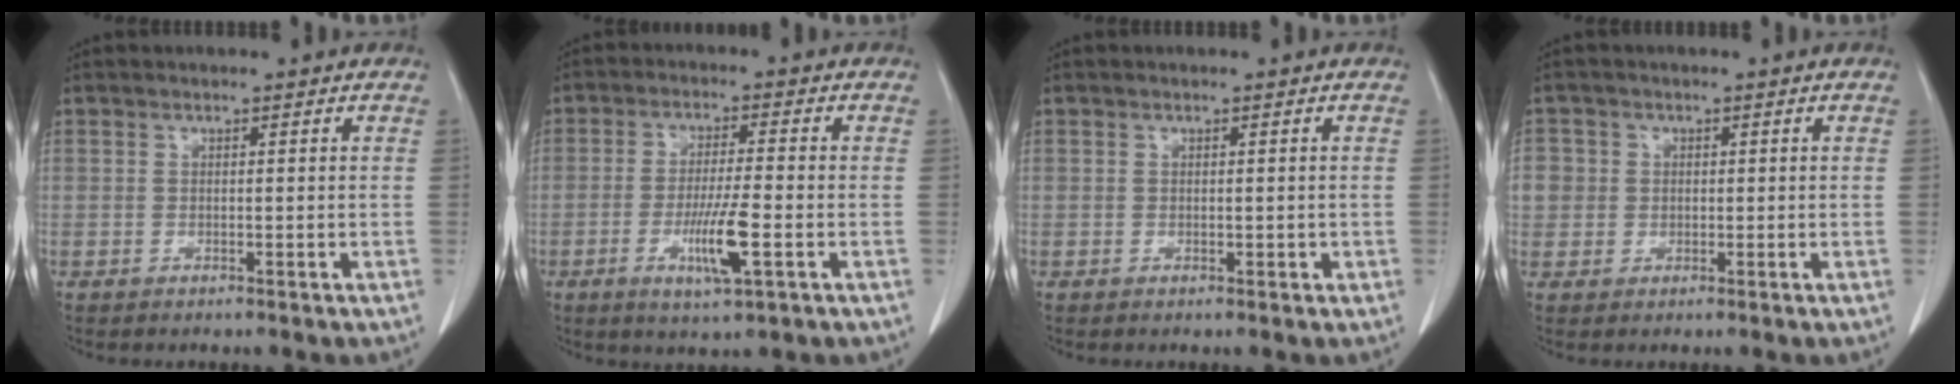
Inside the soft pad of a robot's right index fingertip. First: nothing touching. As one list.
[{"total": 7.6, "force": [-2.5, 0.4, 7.2], "torque": [-0.132, -0.014, -0.043]}, {"total": 0.8, "force": [-0.1, 0.5, 0.6], "torque": [-0.006, 0.002, 0.001]}, {"total": 3.4, "force": [0.2, 3.3, 0.4], "torque": [0.006, 0.010, 0.005]}]